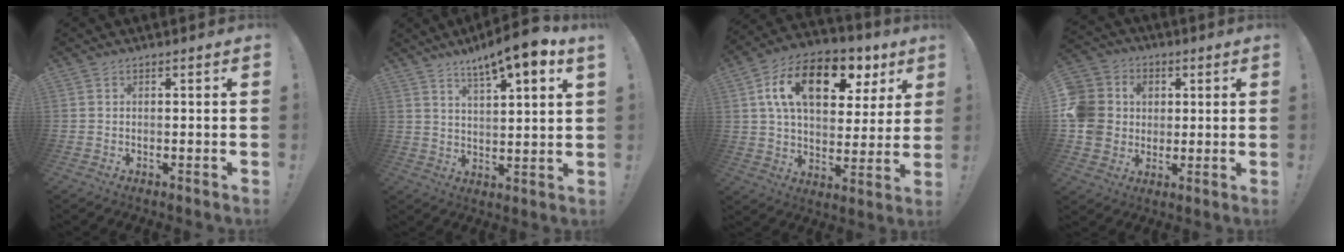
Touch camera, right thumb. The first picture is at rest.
{"total": 10.1, "force": [7.1, 1.0, 7.0], "torque": [-0.112, -0.041, 0.117]}
{"total": 18.6, "force": [8.3, 10.5, 13.0], "torque": [-0.219, -0.024, 0.143]}
{"total": 12.9, "force": [0.8, 11.8, 5.0], "torque": [-0.107, 0.008, 0.021]}